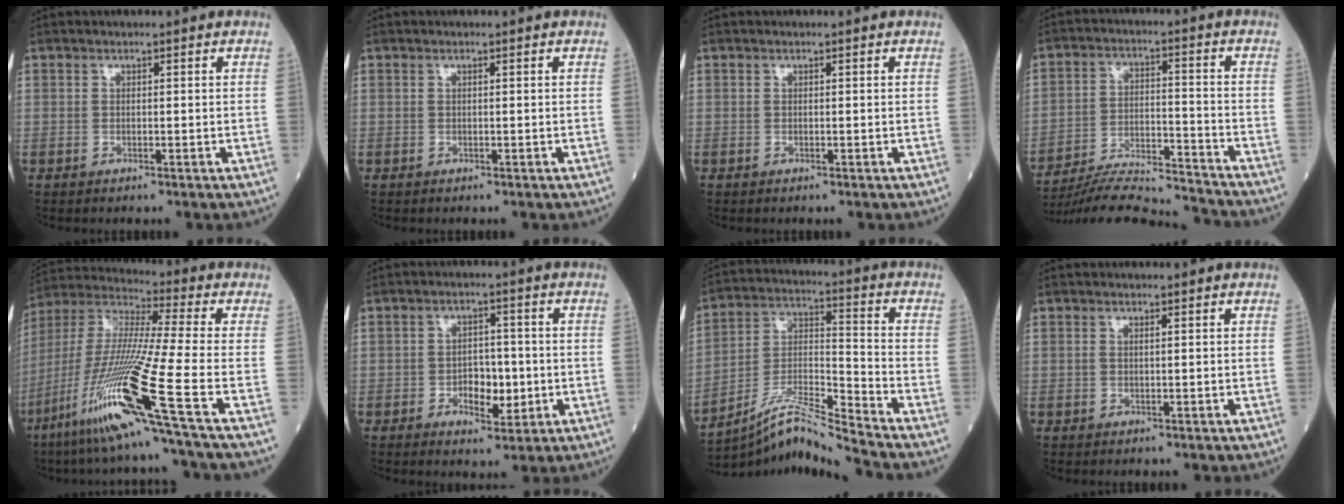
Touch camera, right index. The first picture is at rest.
{"total": 0.0}
{"total": 0.0}
{"total": 14.8, "force": [-14.5, 0.0, 2.8], "torque": [-0.050, 0.010, -0.234]}
{"total": 20.8, "force": [-9.6, -1.7, 18.4], "torque": [-0.402, -0.046, -0.192]}
{"total": 5.5, "force": [-1.2, 3.0, 4.4], "torque": [-0.066, 0.004, -0.015]}
{"total": 10.7, "force": [-9.9, -2.6, 3.4], "torque": [-0.073, 0.011, -0.180]}
{"total": 0.7, "force": [0.2, 0.1, 0.6], "torque": [-0.021, 0.004, 0.004]}